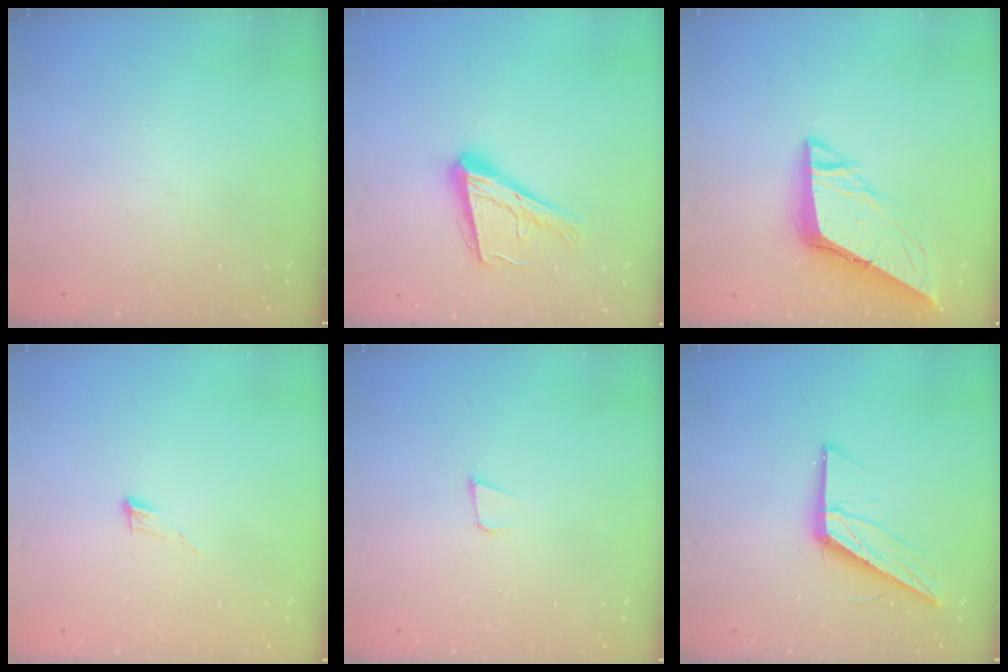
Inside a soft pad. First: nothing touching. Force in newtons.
{"total": 16.9, "press": 16.8, "slide": 1.8}
{"total": 8.9, "press": 8.9, "slide": 1.0}
{"total": 3.4, "press": 3.4, "slide": 0.2}
{"total": 3.2, "press": 1.9, "slide": 2.6}
{"total": 12.7, "press": 12.7, "slide": 0.6}